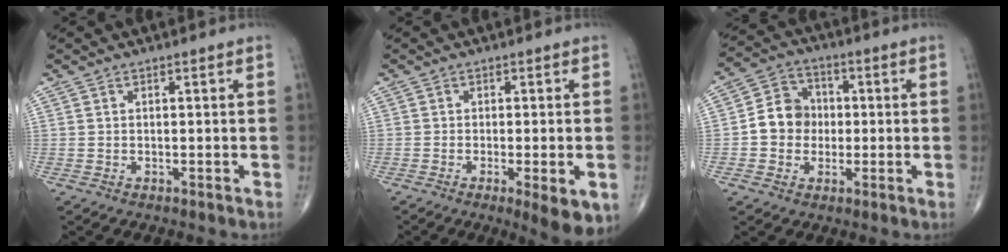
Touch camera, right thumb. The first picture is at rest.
{"total": 6.9, "force": [-2.4, 1.7, 6.3], "torque": [-0.086, -0.012, -0.031]}
{"total": 8.5, "force": [-0.5, 7.5, 3.9], "torque": [-0.037, 0.024, -0.021]}